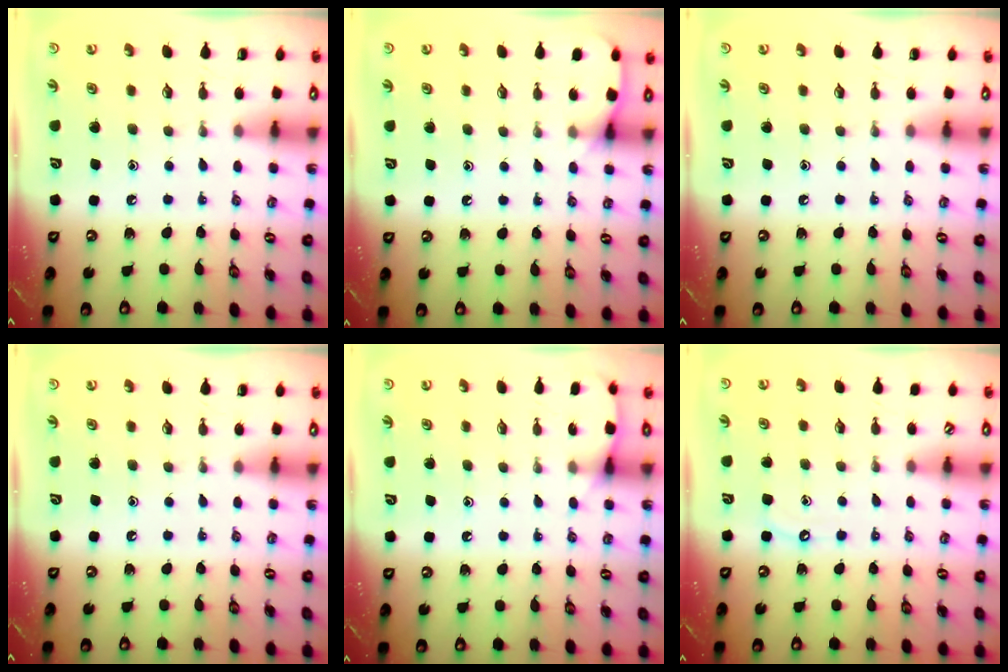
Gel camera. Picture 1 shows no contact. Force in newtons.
{"total": 5.7, "press": 5.7, "slide": 0.7}
{"total": 0.0}
{"total": 0.0}
{"total": 5.3, "press": 5.2, "slide": 0.7}
{"total": 4.5, "press": 4.4, "slide": 0.6}